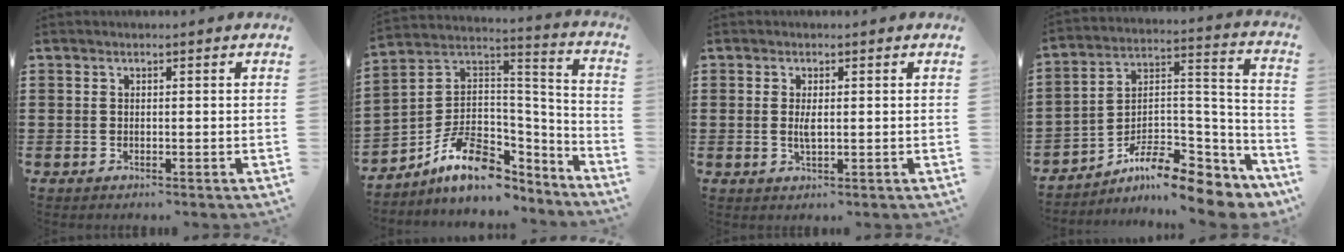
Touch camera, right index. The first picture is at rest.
{"total": 12.0, "force": [-6.6, 6.9, 7.2], "torque": [-0.145, 0.020, -0.116]}
{"total": 2.5, "force": [0.2, 0.8, 2.3], "torque": [-0.045, 0.001, 0.002]}
{"total": 9.9, "force": [-7.7, 3.8, 5.0], "torque": [-0.081, 0.014, -0.142]}